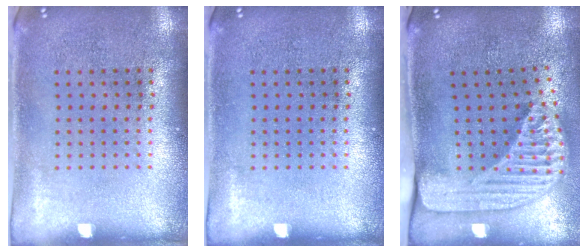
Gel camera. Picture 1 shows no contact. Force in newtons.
{"total": 0.0}
{"total": 2.4, "press": 1.7, "slide": 1.7}